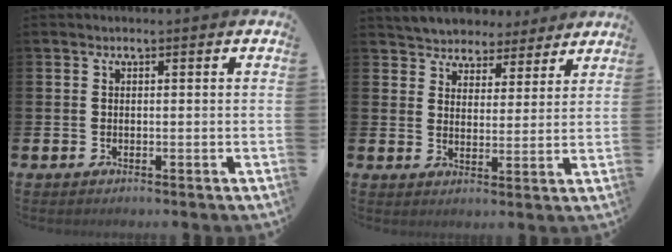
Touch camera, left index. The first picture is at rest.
{"total": 5.0, "force": [4.7, 1.8, -0.6], "torque": [-0.015, -0.036, 0.082]}